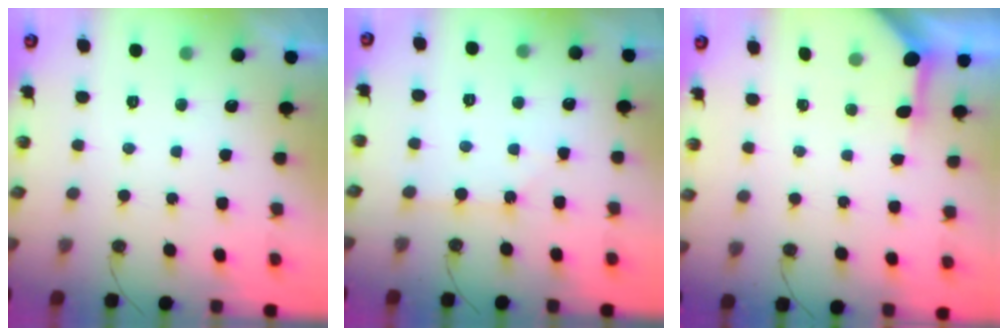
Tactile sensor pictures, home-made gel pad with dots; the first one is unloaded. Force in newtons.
{"total": 1.7, "press": 1.7, "slide": 0.3}
{"total": 3.7, "press": 3.7, "slide": 0.2}